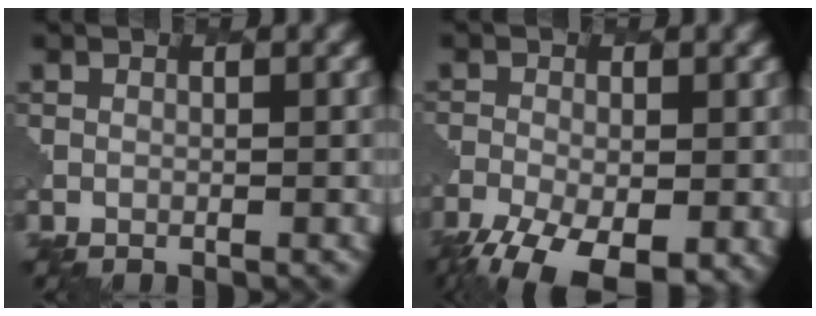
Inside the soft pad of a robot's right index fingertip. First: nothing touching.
{"total": 9.6, "force": [-5.4, 4.5, 6.6], "torque": [-0.132, -0.040, -0.081]}